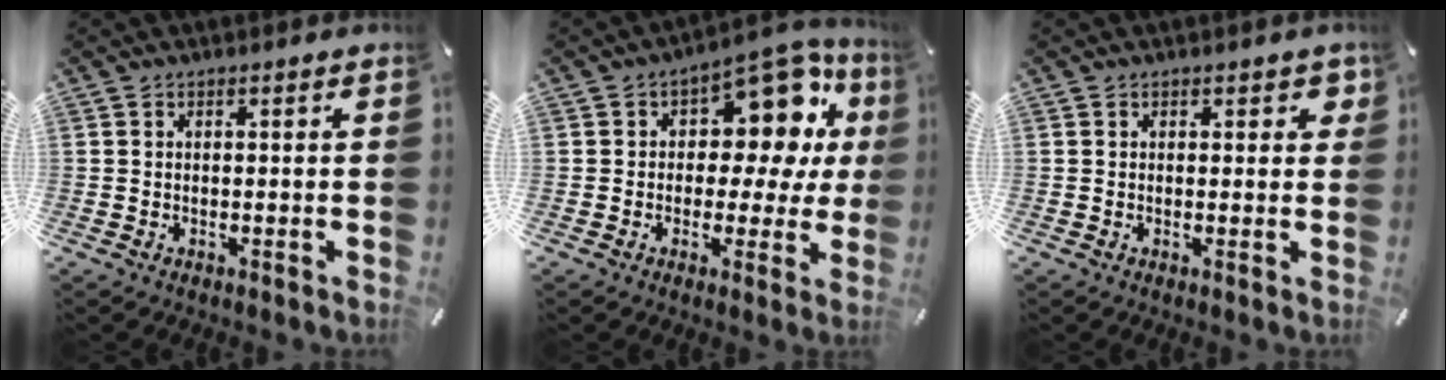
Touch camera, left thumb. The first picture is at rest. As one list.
[{"total": 14.6, "force": [7.5, 8.1, 9.6], "torque": [-0.129, -0.067, 0.128]}, {"total": 1.7, "force": [0.9, 1.1, 1.0], "torque": [0.002, -0.004, 0.009]}]